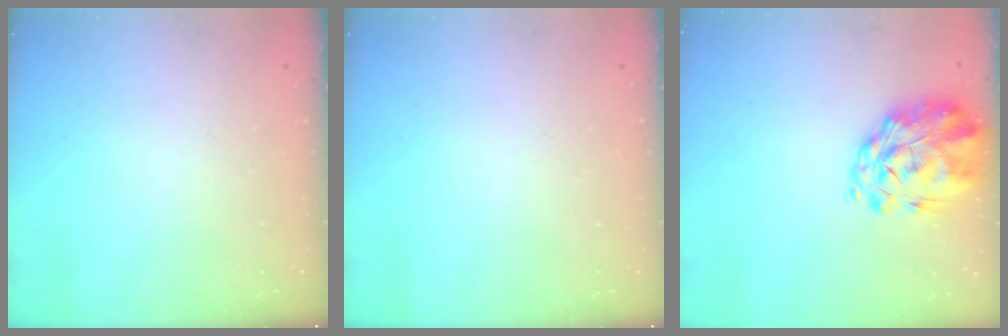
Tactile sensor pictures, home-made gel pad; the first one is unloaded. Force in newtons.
{"total": 0.0}
{"total": 3.3, "press": 2.6, "slide": 2.0}